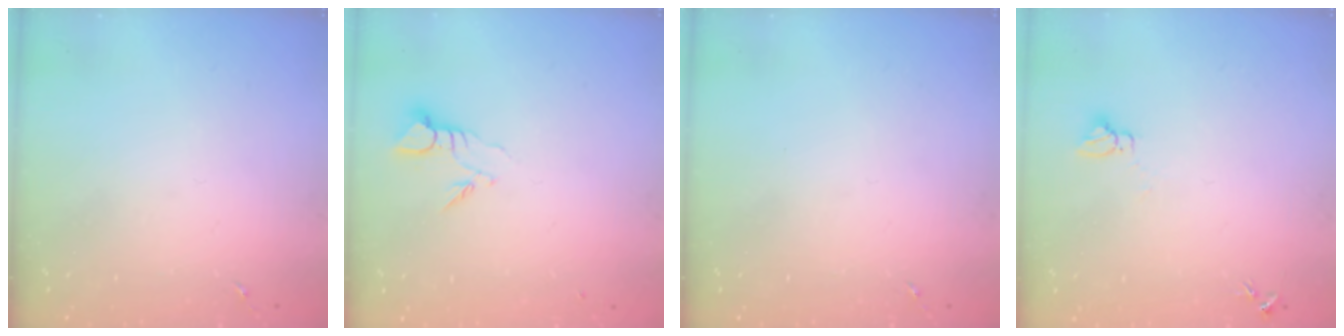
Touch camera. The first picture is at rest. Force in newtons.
{"total": 3.8, "press": 3.8, "slide": 0.3}
{"total": 0.0}
{"total": 3.2, "press": 3.2, "slide": 0.2}